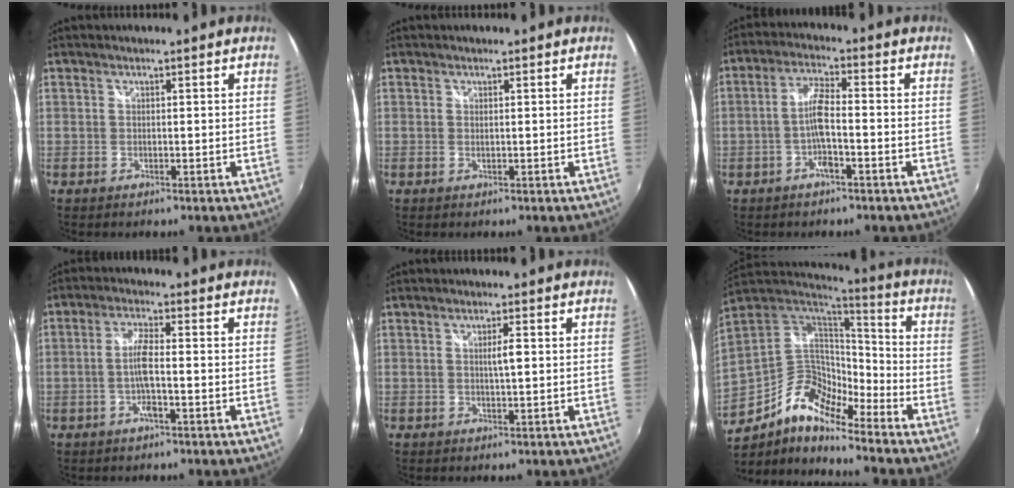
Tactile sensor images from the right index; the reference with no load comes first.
{"total": 0.0}
{"total": 5.2, "force": [-2.1, 0.8, 4.7], "torque": [-0.095, 0.005, -0.039]}
{"total": 4.6, "force": [-1.5, 0.3, 4.3], "torque": [-0.086, -0.002, -0.028]}
{"total": 2.3, "force": [0.2, 0.0, 2.3], "torque": [-0.037, 0.000, 0.003]}
{"total": 17.1, "force": [-11.0, 7.2, 11.1], "torque": [-0.223, -0.008, -0.216]}